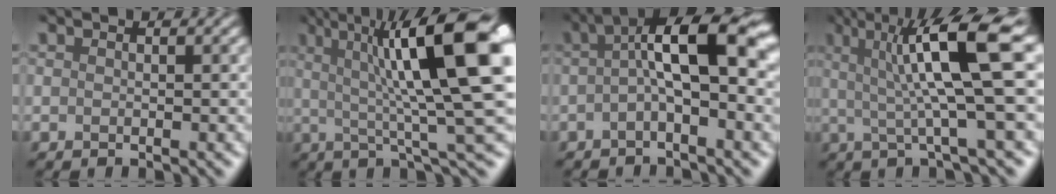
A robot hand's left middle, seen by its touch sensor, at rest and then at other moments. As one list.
[{"total": 12.4, "force": [3.6, 2.2, 11.6], "torque": [-0.165, 0.020, 0.063]}, {"total": 5.8, "force": [0.6, 1.2, 5.7], "torque": [-0.107, 0.032, 0.011]}, {"total": 8.5, "force": [2.6, 1.2, 8.0], "torque": [-0.125, 0.013, 0.051]}]